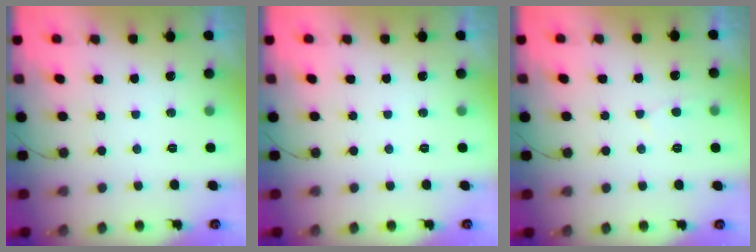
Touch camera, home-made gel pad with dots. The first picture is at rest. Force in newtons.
{"total": 0.0}
{"total": 2.7, "press": 2.7, "slide": 0.3}